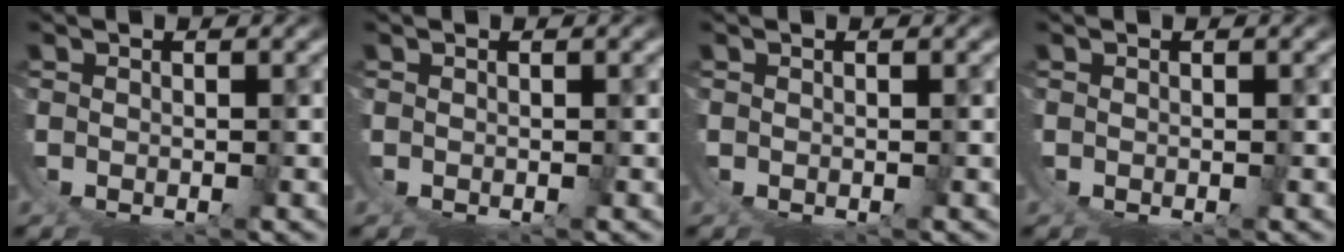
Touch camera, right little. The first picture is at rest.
{"total": 0.0}
{"total": 0.0}
{"total": 0.0}